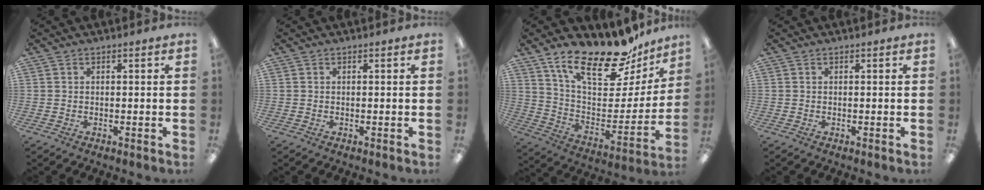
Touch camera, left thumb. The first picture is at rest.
{"total": 0.0}
{"total": 23.0, "force": [17.7, 7.7, 12.5], "torque": [-0.191, -0.128, 0.302]}
{"total": 0.0}